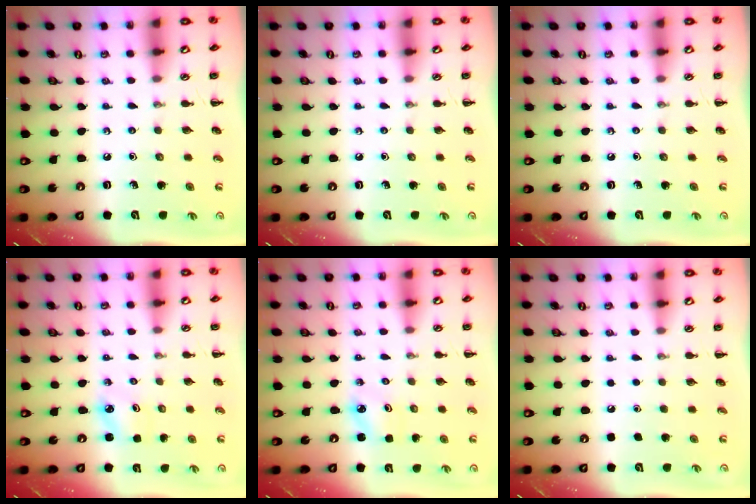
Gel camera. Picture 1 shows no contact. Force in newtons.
{"total": 0.0}
{"total": 0.0}
{"total": 2.3, "press": 2.3, "slide": 0.4}
{"total": 2.3, "press": 2.3, "slide": 0.4}
{"total": 1.6, "press": 1.5, "slide": 0.1}